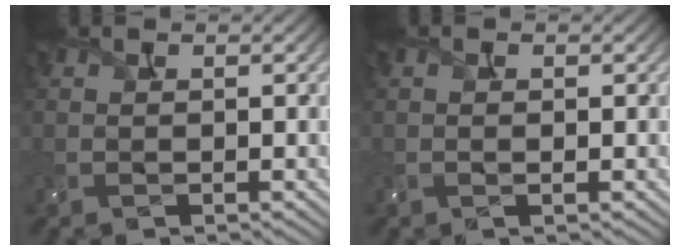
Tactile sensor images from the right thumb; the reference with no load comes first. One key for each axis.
{"total": 0.9, "fx": 0.0, "fy": 0.3, "fz": 0.8, "tx": -0.018, "ty": 0.002, "tz": 0.000}